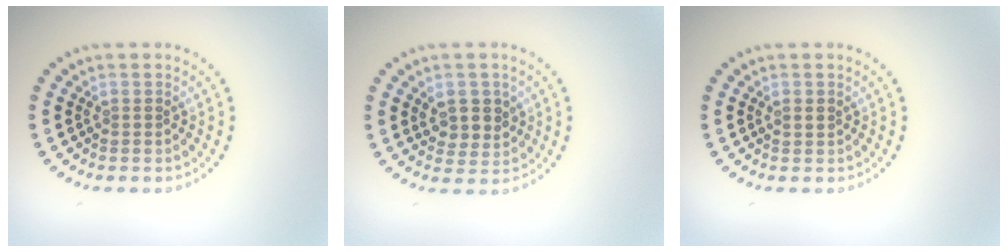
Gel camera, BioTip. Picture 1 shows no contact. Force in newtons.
{"total": 2.9, "press": 2.8, "slide": 0.8}
{"total": 1.1, "press": 1.1, "slide": 0.1}